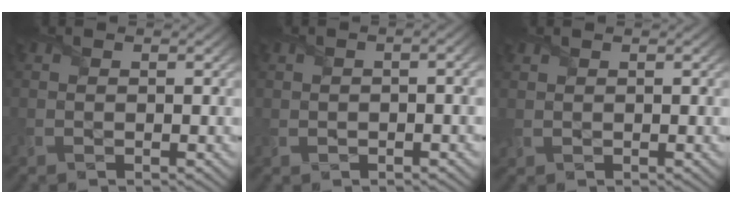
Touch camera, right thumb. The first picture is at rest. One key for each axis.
{"total": 3.2, "fx": -0.4, "fy": 0.9, "fz": 3.1, "tx": -0.049, "ty": -0.001, "tz": -0.004}
{"total": 0.9, "fx": 0.7, "fy": 0.5, "fz": 0.0, "tx": -0.008, "ty": 0.003, "tz": 0.015}